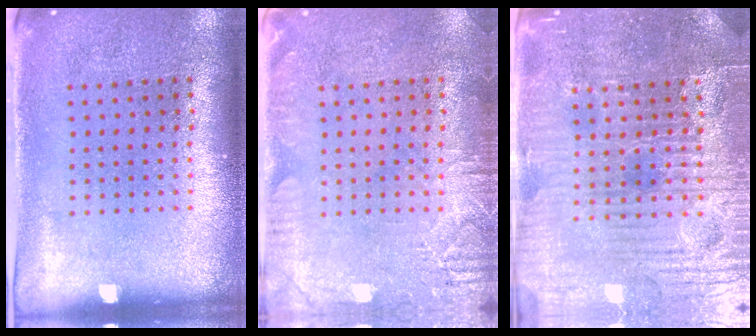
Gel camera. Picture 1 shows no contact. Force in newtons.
{"total": 2.8, "press": 2.7, "slide": 0.4}
{"total": 4.8, "press": 4.7, "slide": 1.2}